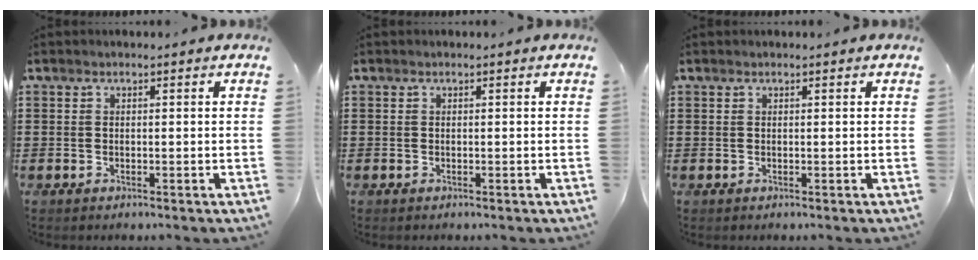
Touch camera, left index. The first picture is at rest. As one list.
[{"total": 0.0}, {"total": 0.0}]